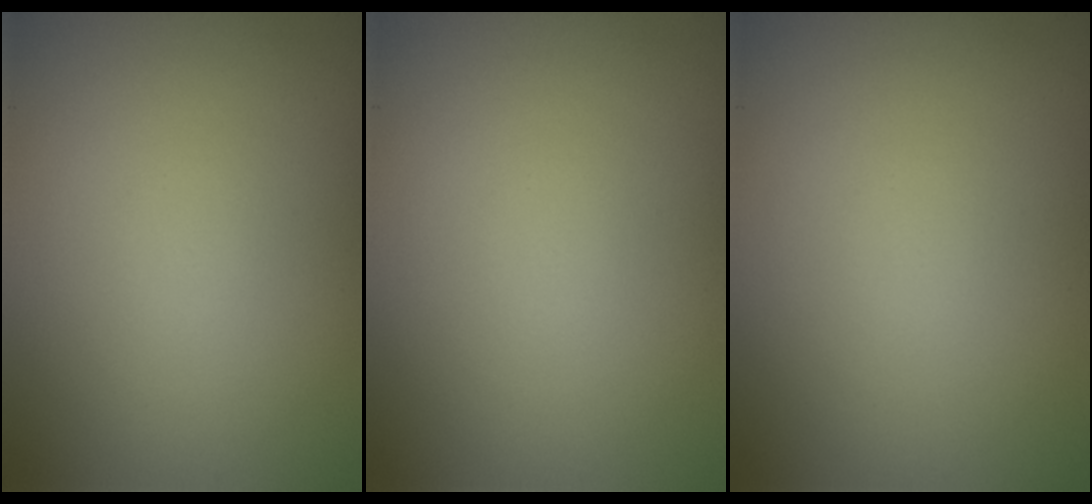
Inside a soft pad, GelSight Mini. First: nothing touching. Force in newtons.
{"total": 0.0}
{"total": 0.0}